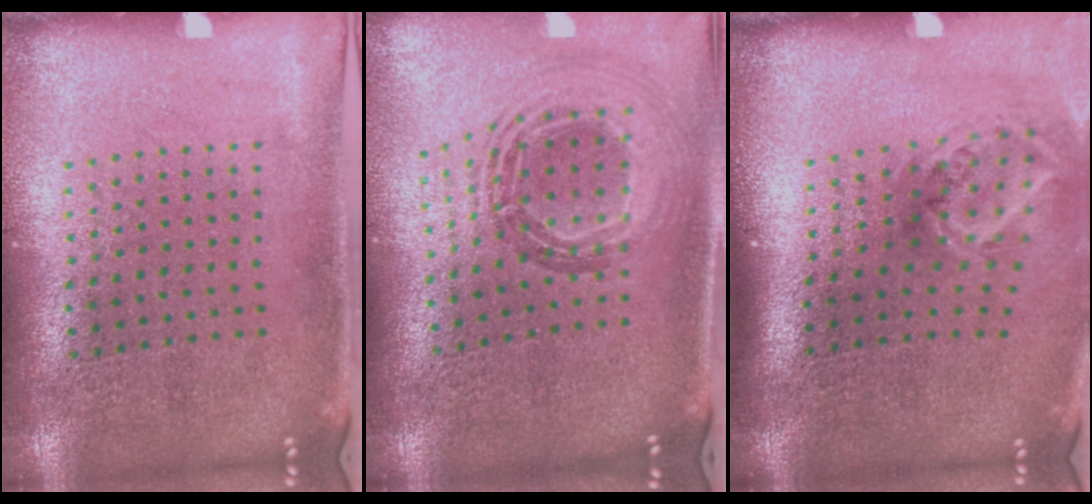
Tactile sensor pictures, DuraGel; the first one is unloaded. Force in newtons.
{"total": 1.1, "press": 1.1, "slide": 0.4}
{"total": 1.9, "press": 1.2, "slide": 1.5}